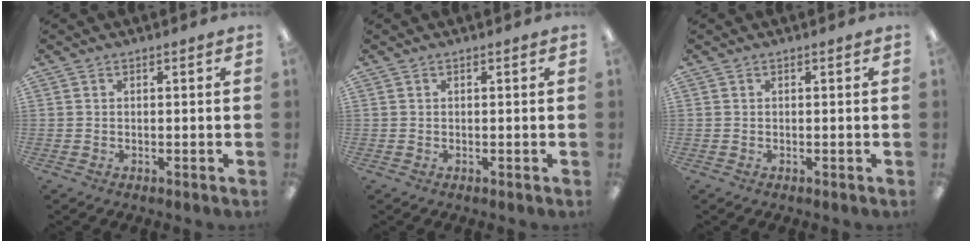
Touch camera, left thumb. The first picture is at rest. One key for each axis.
{"total": 0.0}
{"total": 0.0}